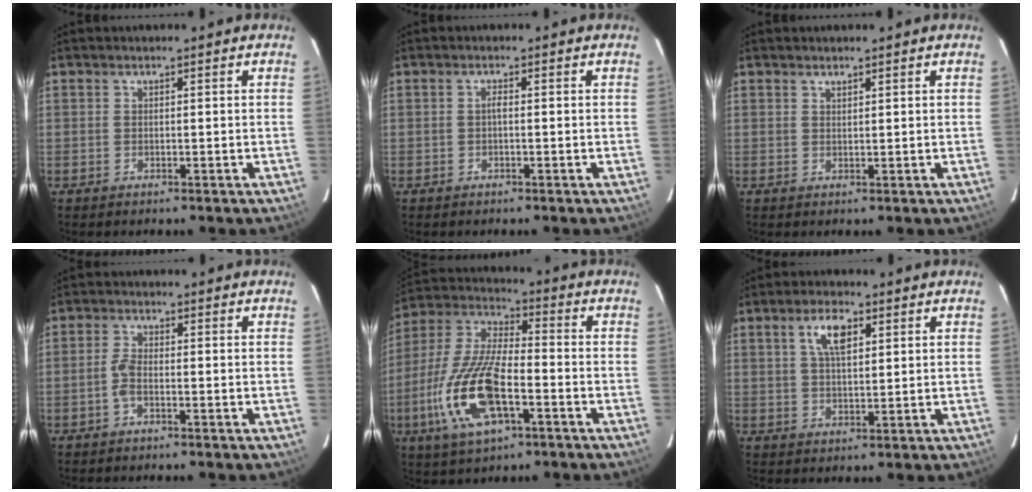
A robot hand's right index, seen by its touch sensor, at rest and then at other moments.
{"total": 0.8, "force": [-0.2, 0.2, 0.7], "torque": [-0.014, 0.005, -0.006]}
{"total": 0.9, "force": [0.8, 0.3, 0.3], "torque": [-0.005, 0.001, 0.015]}
{"total": 2.4, "force": [-1.1, 0.8, 1.9], "torque": [-0.049, 0.006, -0.024]}
{"total": 17.9, "force": [-6.3, 6.6, 15.3], "torque": [-0.332, -0.011, -0.121]}
{"total": 5.8, "force": [2.5, 2.4, 4.7], "torque": [-0.084, 0.010, 0.045]}